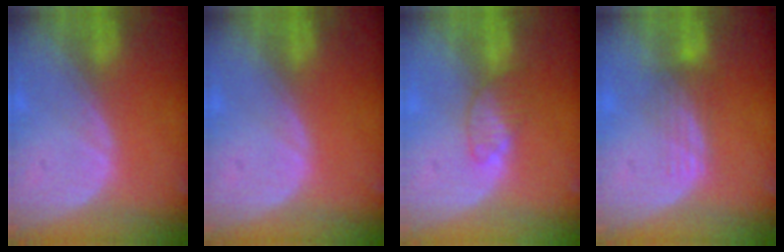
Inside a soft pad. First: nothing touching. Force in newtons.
{"total": 0.0}
{"total": 3.4, "press": 3.3, "slide": 0.6}
{"total": 3.5, "press": 2.9, "slide": 1.9}